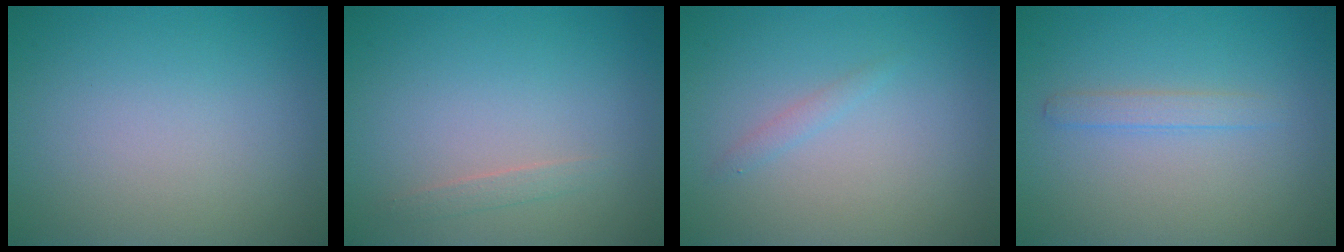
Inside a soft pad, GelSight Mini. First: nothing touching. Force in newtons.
{"total": 0.8, "press": 0.8, "slide": 0.1}
{"total": 0.8, "press": 0.8, "slide": 0.0}
{"total": 1.3, "press": 1.3, "slide": 0.1}